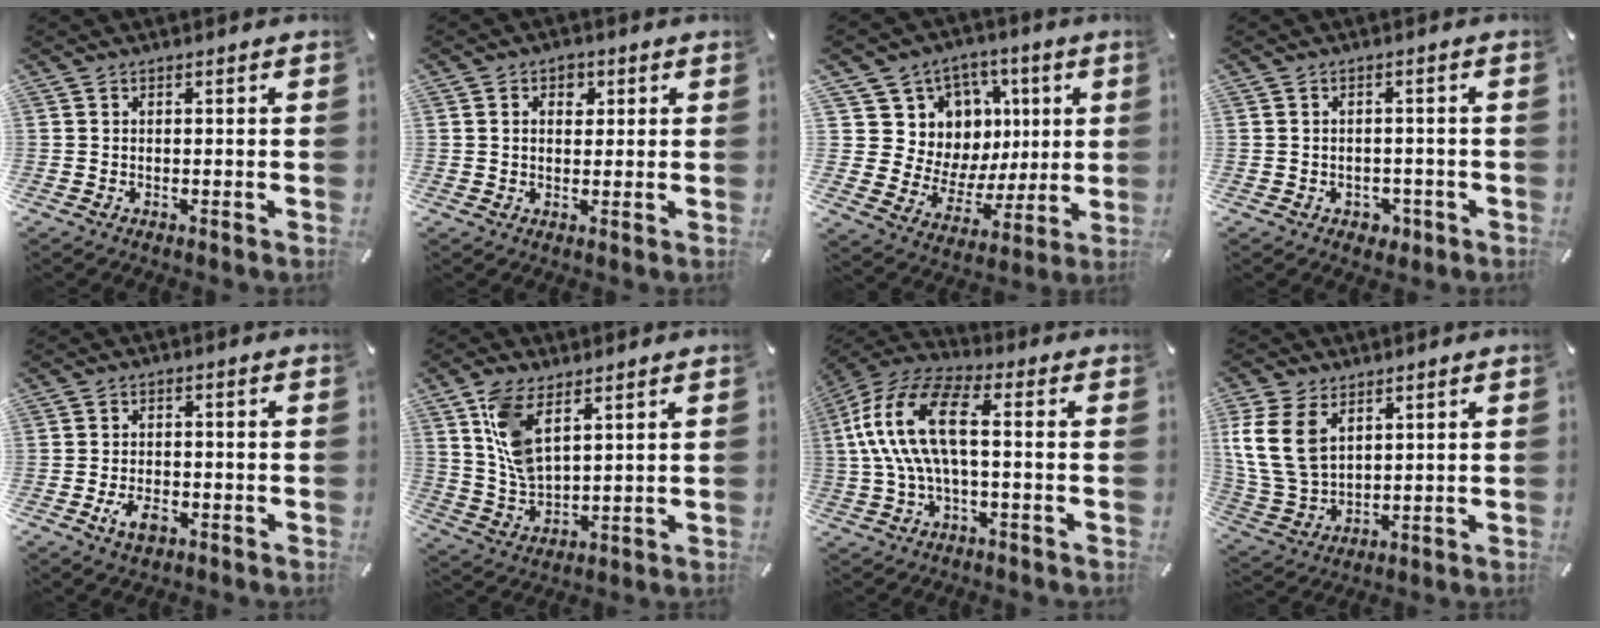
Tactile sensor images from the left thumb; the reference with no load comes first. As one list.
[{"total": 3.9, "force": [1.0, 3.0, 2.3], "torque": [-0.026, -0.001, 0.011]}, {"total": 11.1, "force": [3.1, 10.6, 0.5], "torque": [0.004, -0.049, 0.074]}, {"total": 3.1, "force": [-1.2, 2.5, 1.3], "torque": [-0.022, 0.005, -0.022]}, {"total": 4.7, "force": [-2.2, 2.6, 3.2], "torque": [-0.071, 0.004, -0.042]}, {"total": 10.0, "force": [5.4, 4.9, 6.9], "torque": [-0.166, -0.020, 0.099]}, {"total": 16.6, "force": [1.1, 8.0, 14.5], "torque": [-0.311, 0.001, 0.013]}, {"total": 12.4, "force": [4.7, 8.7, 7.5], "torque": [-0.201, -0.007, 0.086]}]